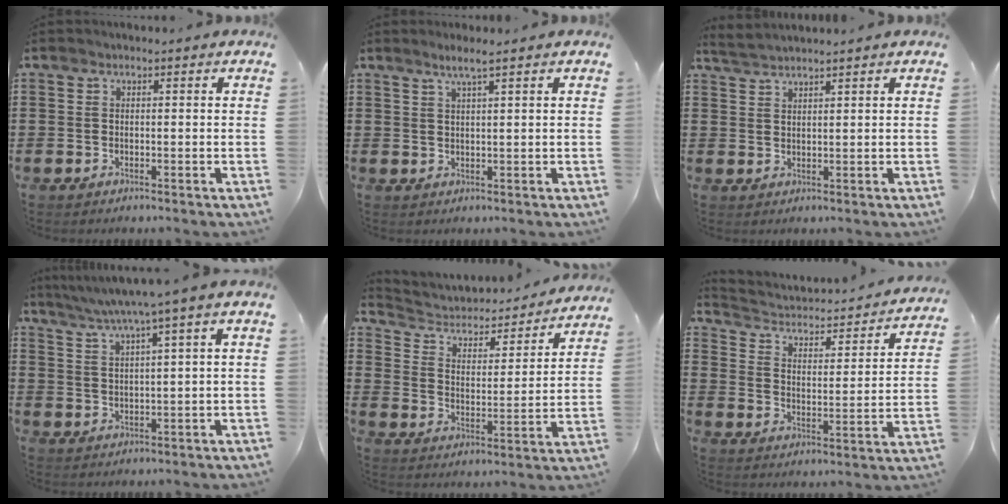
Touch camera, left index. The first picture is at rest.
{"total": 2.6, "force": [1.8, -0.2, 1.8], "torque": [-0.039, 0.000, 0.033]}
{"total": 2.2, "force": [2.1, -0.3, 0.2], "torque": [-0.010, -0.001, 0.041]}
{"total": 4.5, "force": [2.5, -0.4, 3.7], "torque": [-0.078, -0.011, 0.037]}
{"total": 3.6, "force": [3.1, 1.6, 0.9], "torque": [-0.040, -0.024, 0.044]}
{"total": 2.1, "force": [1.7, 1.0, 0.7], "torque": [-0.031, -0.023, 0.016]}